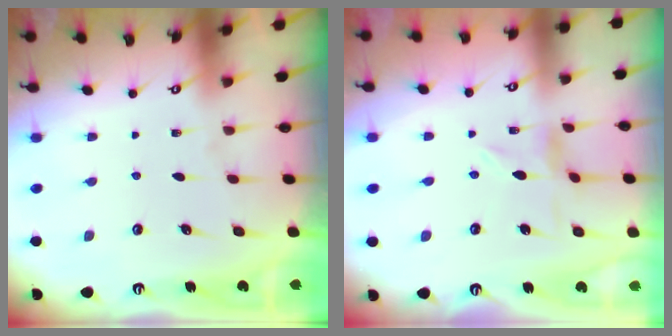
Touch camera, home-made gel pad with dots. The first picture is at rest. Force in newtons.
{"total": 0.0}